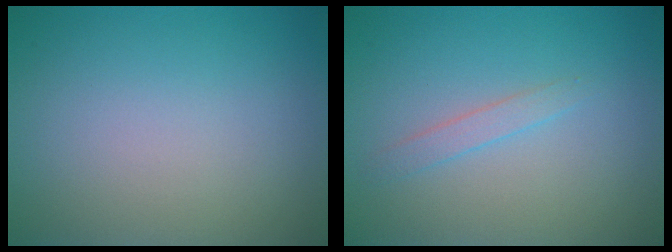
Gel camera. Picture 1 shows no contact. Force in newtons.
{"total": 1.2, "press": 1.2, "slide": 0.1}